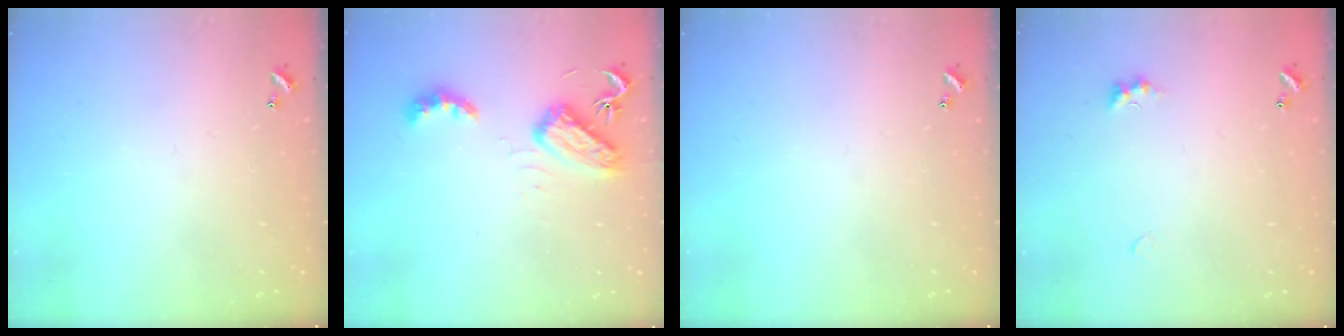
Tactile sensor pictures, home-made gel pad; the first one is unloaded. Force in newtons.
{"total": 6.9, "press": 6.9, "slide": 0.5}
{"total": 0.0}
{"total": 1.9, "press": 1.8, "slide": 0.6}